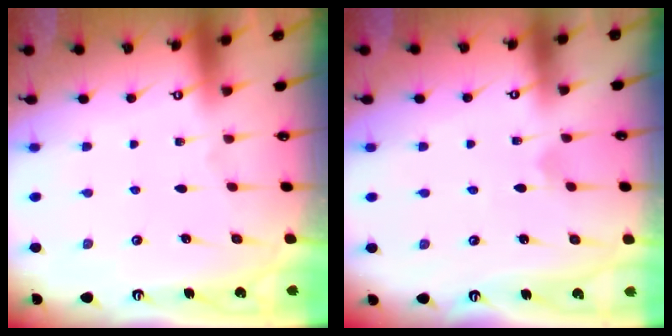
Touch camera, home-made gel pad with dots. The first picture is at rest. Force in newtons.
{"total": 2.4, "press": 2.4, "slide": 0.1}